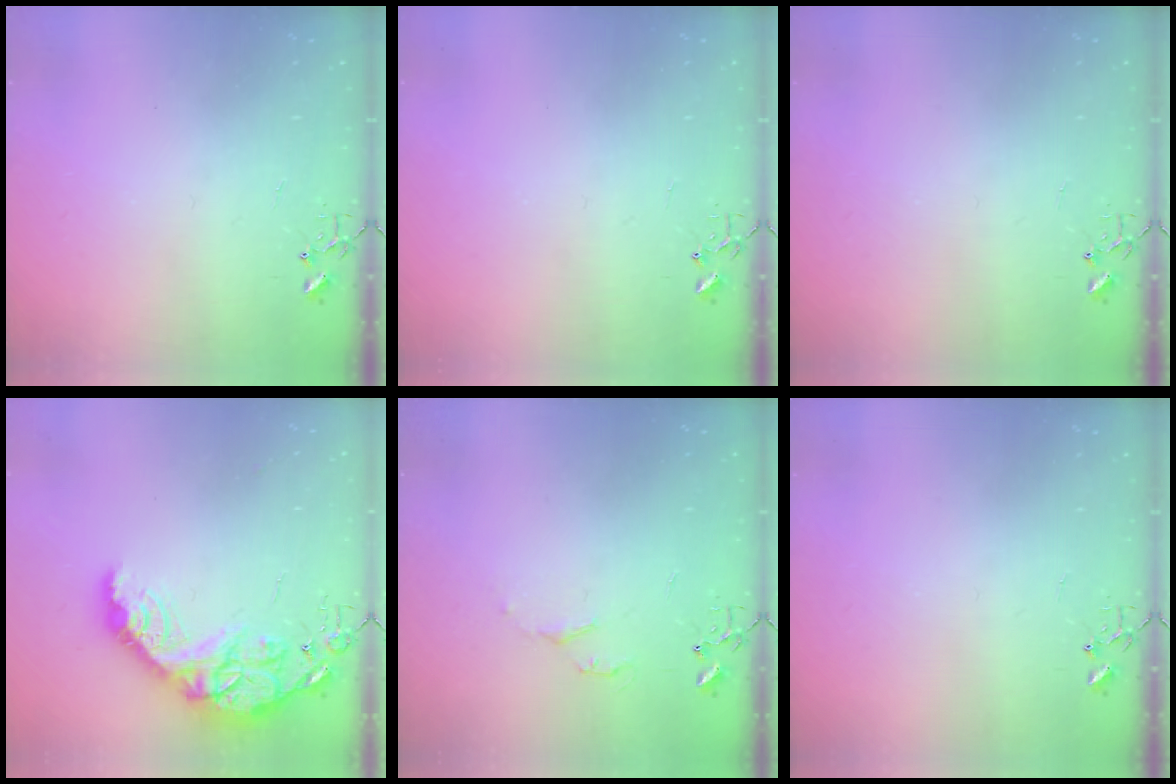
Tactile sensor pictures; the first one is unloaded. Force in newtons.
{"total": 0.0}
{"total": 0.0}
{"total": 19.4, "press": 19.3, "slide": 1.6}
{"total": 4.5, "press": 4.5, "slide": 0.7}
{"total": 0.0}